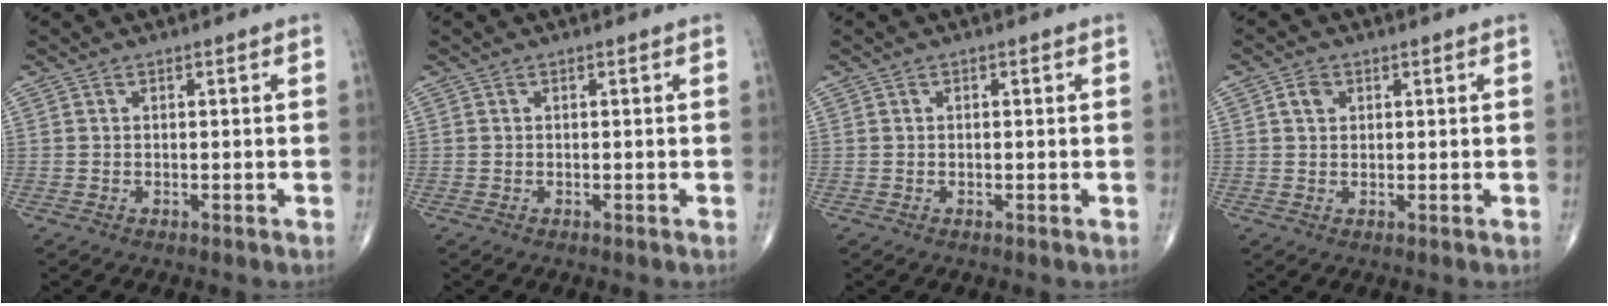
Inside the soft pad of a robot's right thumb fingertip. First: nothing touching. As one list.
[{"total": 0.0}, {"total": 0.0}, {"total": 2.5, "force": [0.9, 1.9, 1.3], "torque": [-0.018, 0.002, 0.014]}]